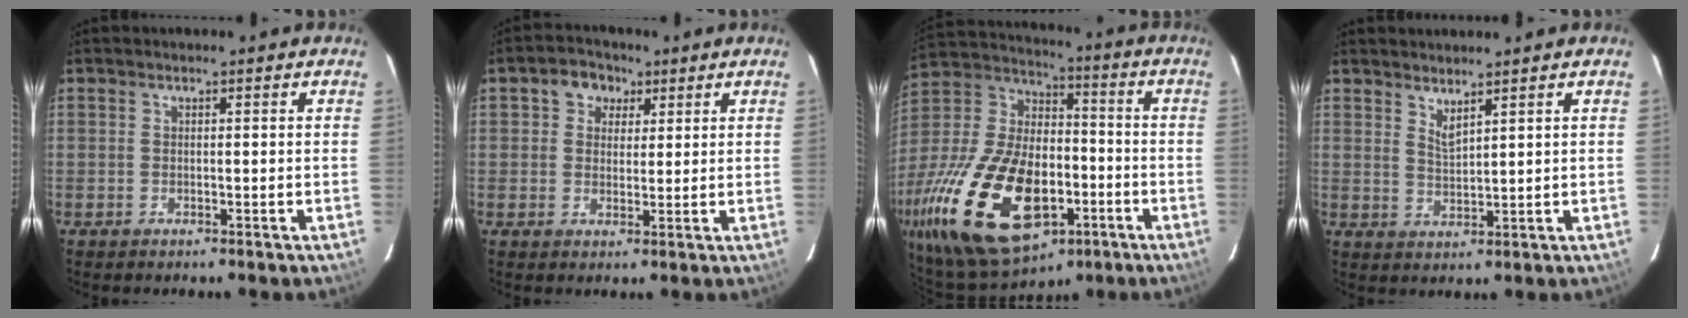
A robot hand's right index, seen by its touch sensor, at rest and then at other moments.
{"total": 5.0, "force": [2.0, 4.3, 1.7], "torque": [-0.023, 0.016, 0.029]}
{"total": 30.8, "force": [-11.8, 17.4, 22.5], "torque": [-0.483, -0.024, -0.180]}
{"total": 2.9, "force": [2.5, 0.2, 1.5], "torque": [-0.027, -0.004, 0.042]}